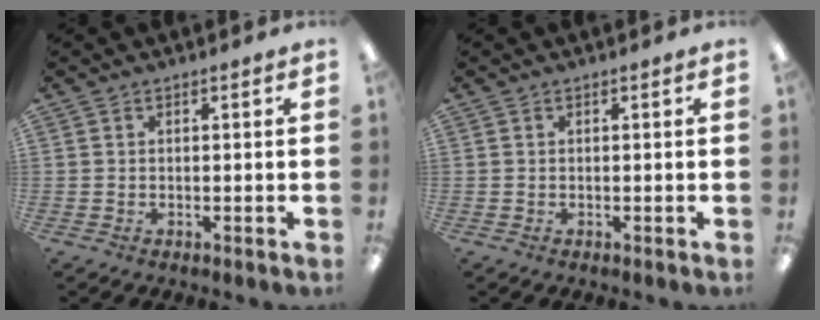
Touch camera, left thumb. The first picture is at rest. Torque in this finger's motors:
{"motor_torque": [0.00, 0.00, 0.01, -0.03, 0.00]}